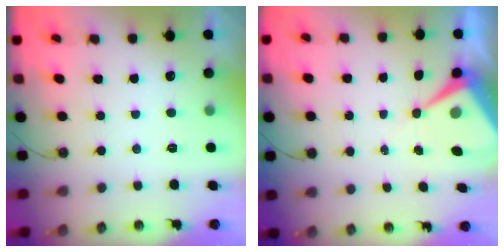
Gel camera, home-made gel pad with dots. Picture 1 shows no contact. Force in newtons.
{"total": 8.2, "press": 8.2, "slide": 0.6}